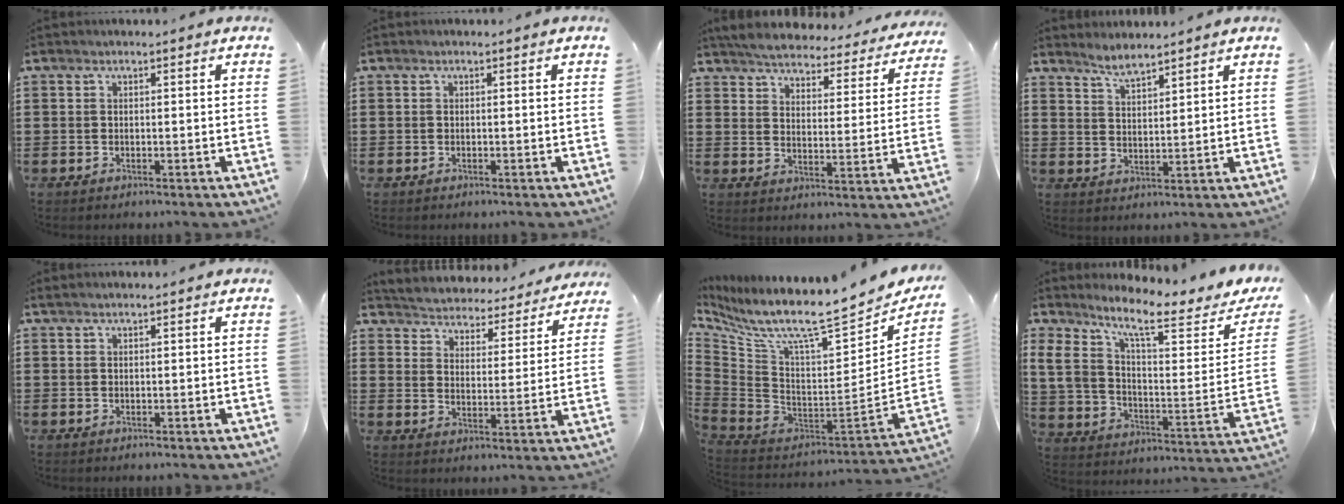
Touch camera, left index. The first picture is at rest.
{"total": 0.0}
{"total": 4.4, "force": [4.4, 0.2, 0.6], "torque": [-0.039, -0.034, 0.072]}
{"total": 3.5, "force": [3.3, 0.1, 1.0], "torque": [-0.029, -0.007, 0.062]}
{"total": 0.6, "force": [0.5, 0.0, 0.3], "torque": [-0.007, 0.001, 0.011]}
{"total": 3.9, "force": [3.9, -0.1, -0.7], "torque": [-0.015, -0.039, 0.060]}
{"total": 11.9, "force": [8.4, 1.3, 8.3], "torque": [-0.177, -0.083, 0.133]}
{"total": 10.0, "force": [7.4, 2.1, 6.4], "torque": [-0.154, -0.048, 0.125]}